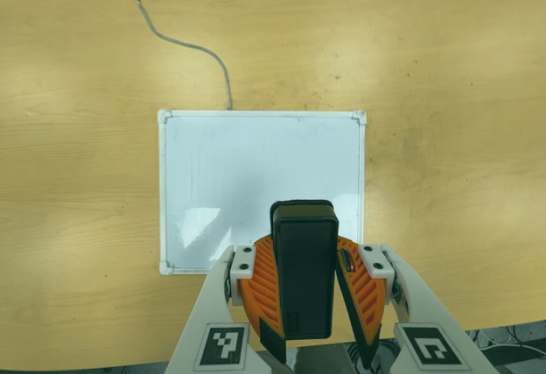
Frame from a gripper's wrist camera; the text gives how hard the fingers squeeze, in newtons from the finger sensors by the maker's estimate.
{"total": 9.2, "left": 8.8, "right": 9.5}